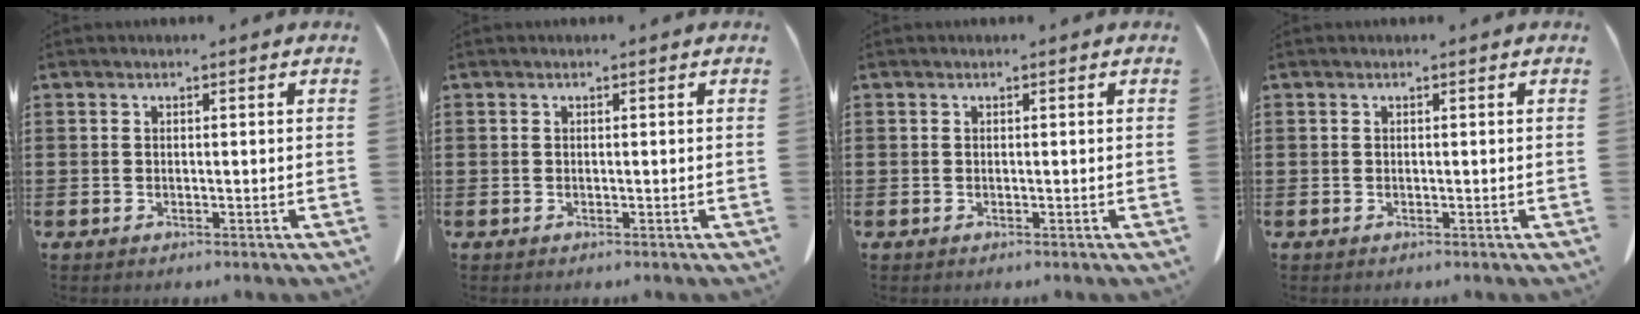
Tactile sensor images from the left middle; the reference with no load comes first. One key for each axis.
{"total": 0.0}
{"total": 0.0}
{"total": 0.0}